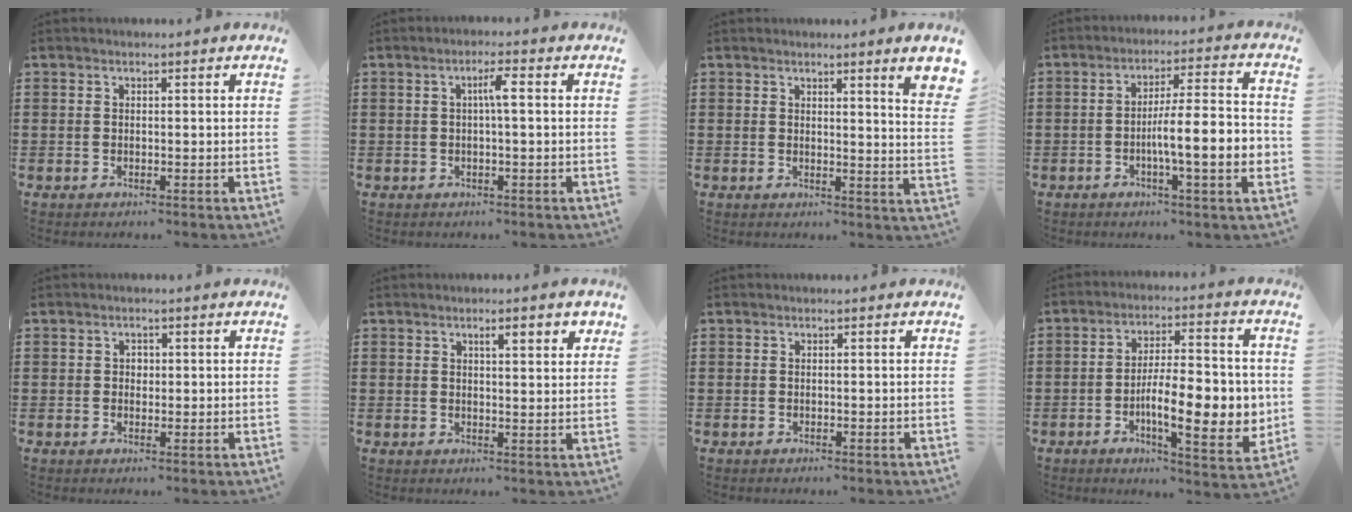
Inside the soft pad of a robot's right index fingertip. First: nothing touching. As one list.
[{"total": 2.7, "force": [0.1, 0.1, 2.7], "torque": [-0.051, 0.002, -0.002]}, {"total": 3.5, "force": [2.2, -0.3, 2.8], "torque": [-0.043, -0.011, 0.034]}, {"total": 9.6, "force": [-2.2, 1.7, 9.2], "torque": [-0.146, 0.000, -0.042]}, {"total": 1.0, "force": [0.1, 0.8, 0.5], "torque": [-0.011, 0.005, 0.001]}, {"total": 3.1, "force": [1.5, 0.7, 2.6], "torque": [-0.037, -0.001, 0.020]}, {"total": 0.0}, {"total": 12.9, "force": [-2.3, 4.3, 12.0], "torque": [-0.182, -0.012, -0.042]}]